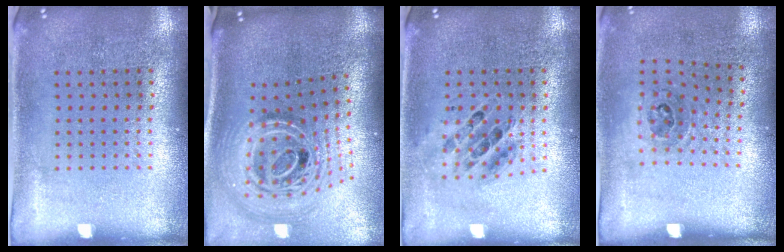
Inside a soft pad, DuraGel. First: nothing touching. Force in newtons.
{"total": 3.0, "press": 2.0, "slide": 2.3}
{"total": 0.7, "press": 0.7, "slide": 0.1}
{"total": 1.1, "press": 0.7, "slide": 0.9}